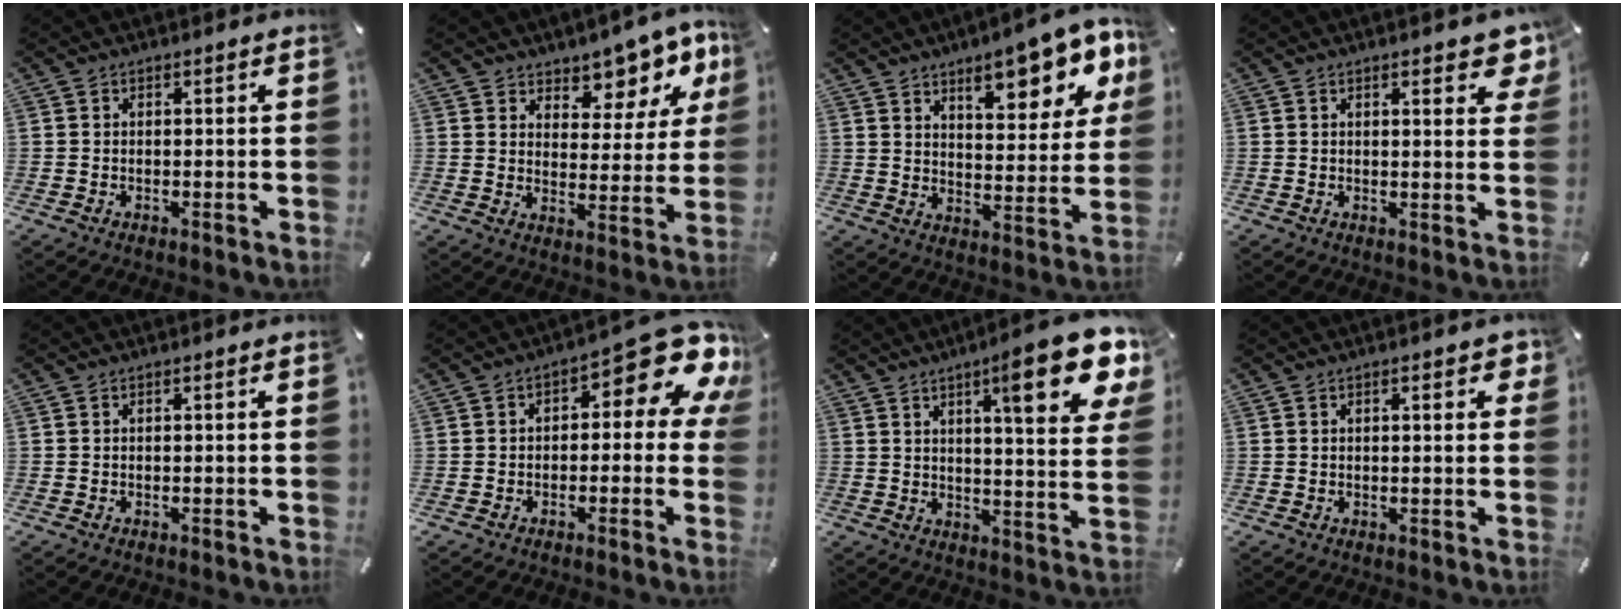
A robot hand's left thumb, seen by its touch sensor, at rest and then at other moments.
{"total": 8.8, "force": [6.9, 5.2, 2.0], "torque": [-0.022, -0.068, 0.120]}
{"total": 14.0, "force": [9.5, 5.9, 8.4], "torque": [-0.103, -0.063, 0.157]}
{"total": 4.8, "force": [3.2, 2.3, 2.7], "torque": [-0.021, -0.014, 0.049]}
{"total": 0.0}
{"total": 12.6, "force": [5.6, 4.8, 10.2], "torque": [-0.132, -0.048, 0.090]}
{"total": 17.0, "force": [9.7, 4.0, 13.4], "torque": [-0.190, -0.050, 0.145]}
{"total": 2.4, "force": [0.9, 1.4, 1.7], "torque": [-0.020, 0.003, 0.010]}